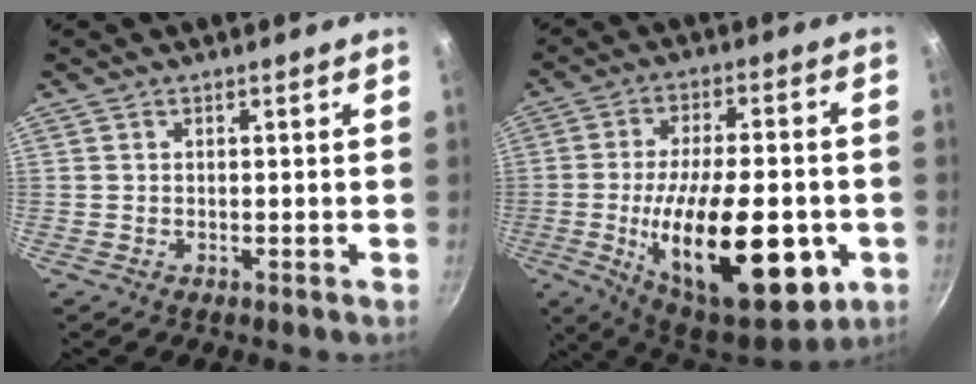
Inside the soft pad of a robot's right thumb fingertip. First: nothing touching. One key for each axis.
{"total": 26.5, "fx": -6.3, "fy": 11.5, "fz": 23.1, "tx": -0.345, "ty": 0.008, "tz": -0.085}